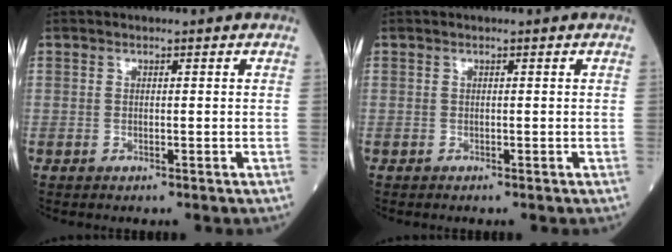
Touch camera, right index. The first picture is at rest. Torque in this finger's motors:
{"motor_torque": [0.00, 0.00, 0.00, -0.04]}